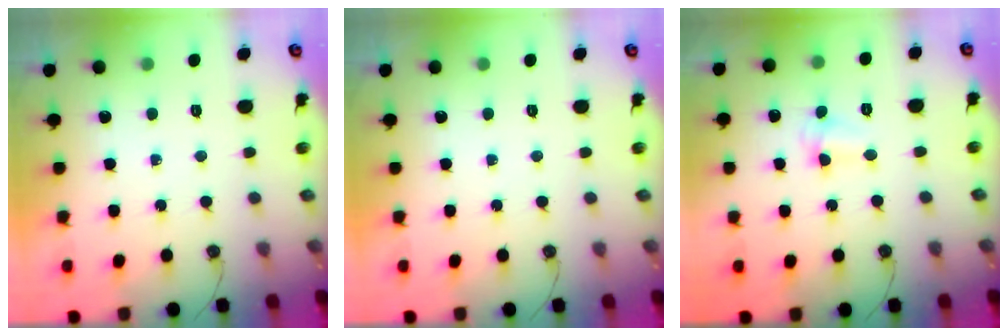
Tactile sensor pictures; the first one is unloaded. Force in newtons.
{"total": 0.0}
{"total": 2.7, "press": 2.6, "slide": 0.5}